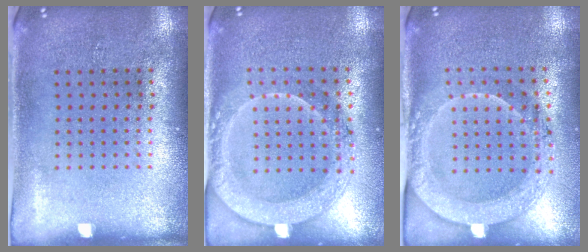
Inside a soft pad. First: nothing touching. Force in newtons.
{"total": 1.9, "press": 1.8, "slide": 0.6}
{"total": 2.0, "press": 2.0, "slide": 0.5}